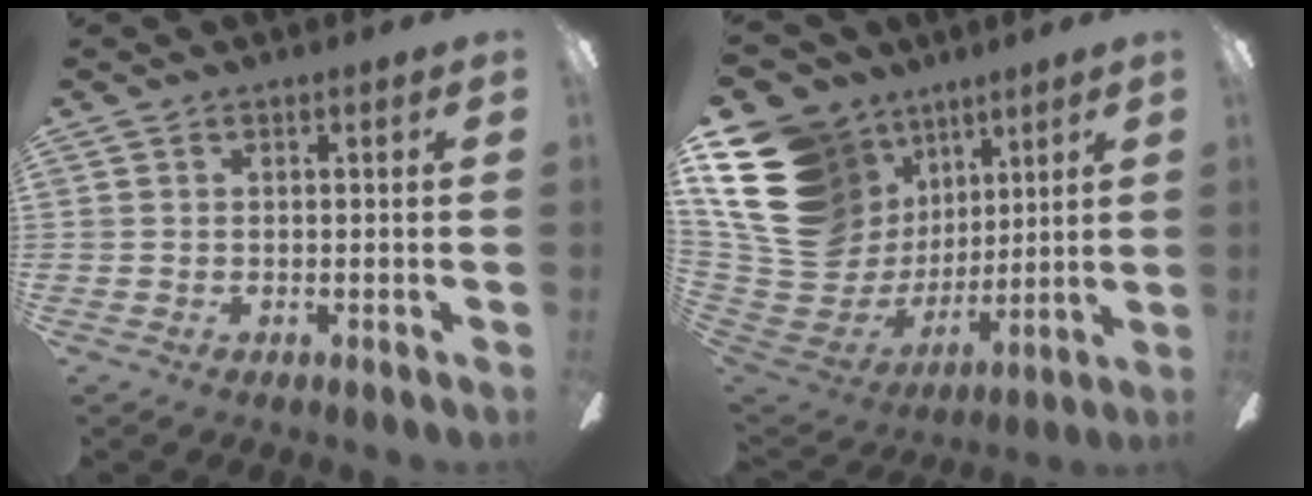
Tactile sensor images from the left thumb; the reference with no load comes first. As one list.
[{"total": 22.3, "force": [9.0, 17.4, 10.7], "torque": [-0.234, -0.061, 0.200]}]